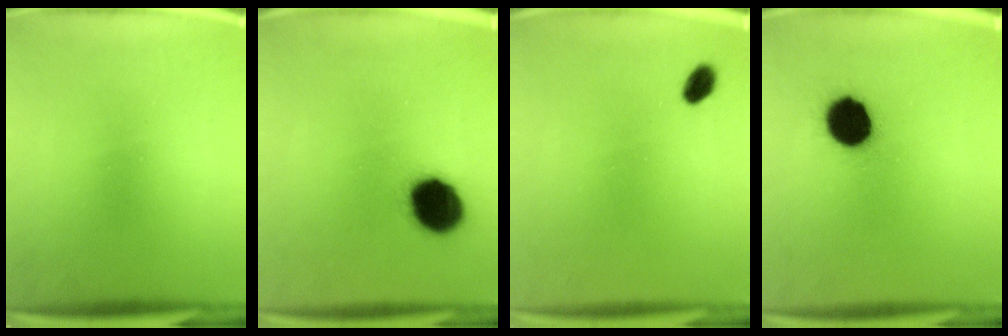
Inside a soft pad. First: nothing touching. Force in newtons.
{"total": 13.1}
{"total": 2.8}
{"total": 12.3}